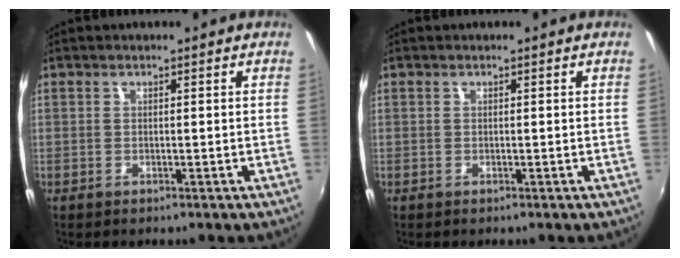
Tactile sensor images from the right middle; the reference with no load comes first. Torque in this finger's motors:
{"motor_torque": [0.35, -0.97, -0.07, -0.01]}